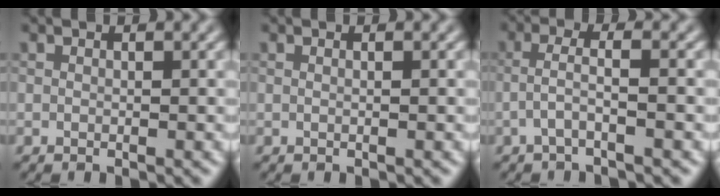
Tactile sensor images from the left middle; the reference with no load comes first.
{"total": 1.1, "force": [0.4, 0.6, 0.8], "torque": [-0.010, -0.012, -0.009]}
{"total": 2.4, "force": [-0.9, 0.6, 2.1], "torque": [-0.044, 0.002, -0.032]}